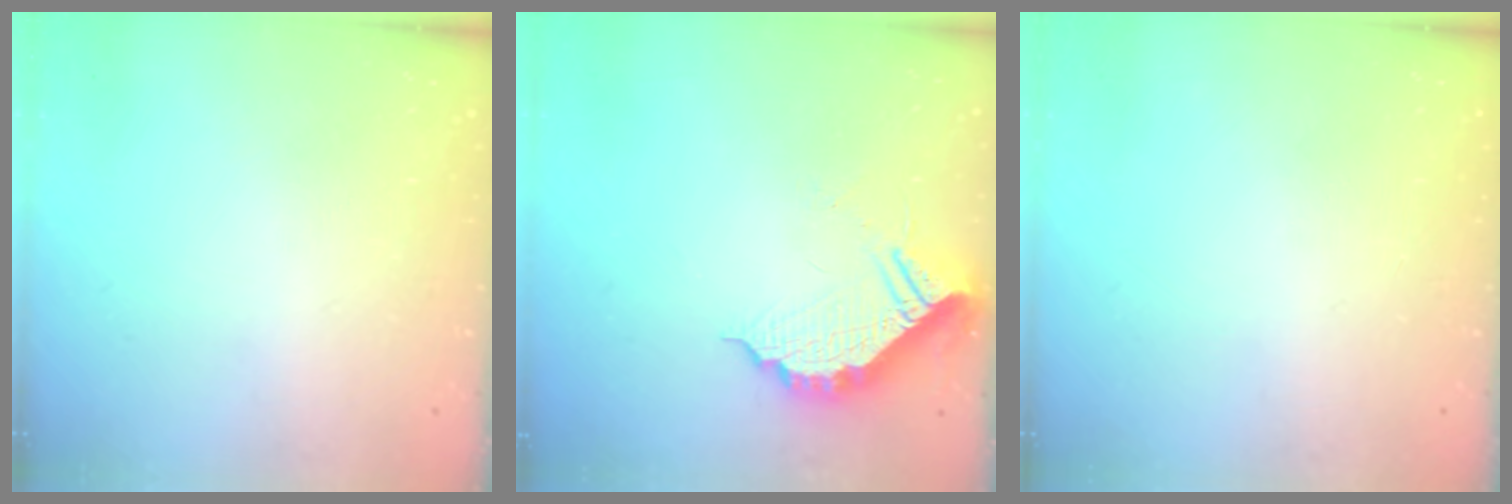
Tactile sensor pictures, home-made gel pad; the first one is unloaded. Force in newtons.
{"total": 10.8, "press": 10.7, "slide": 1.0}
{"total": 0.0}